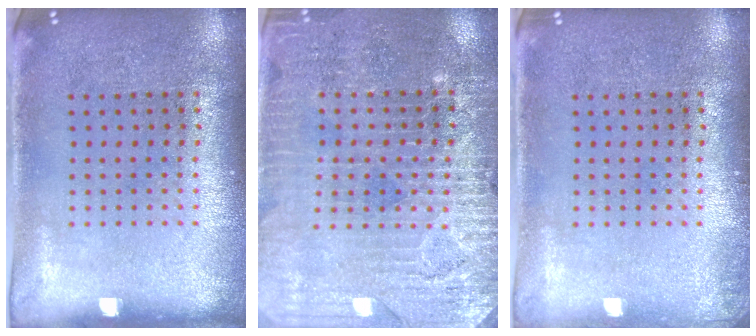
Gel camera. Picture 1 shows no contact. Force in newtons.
{"total": 3.2, "press": 3.1, "slide": 0.8}
{"total": 0.6, "press": 0.6, "slide": 0.2}